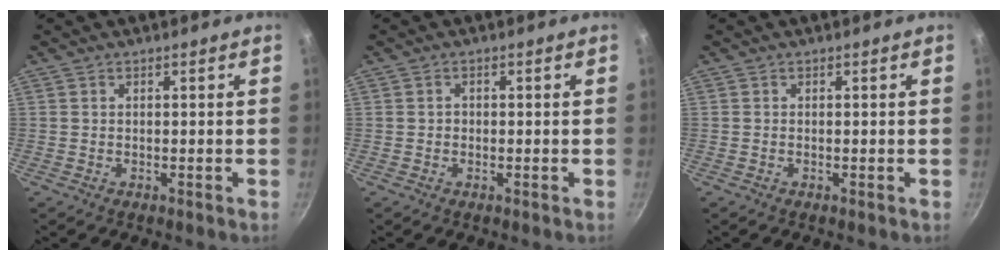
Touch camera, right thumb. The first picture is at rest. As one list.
[{"total": 0.9, "force": [-0.2, 0.8, 0.4], "torque": [-0.005, 0.004, -0.003]}, {"total": 0.0}]